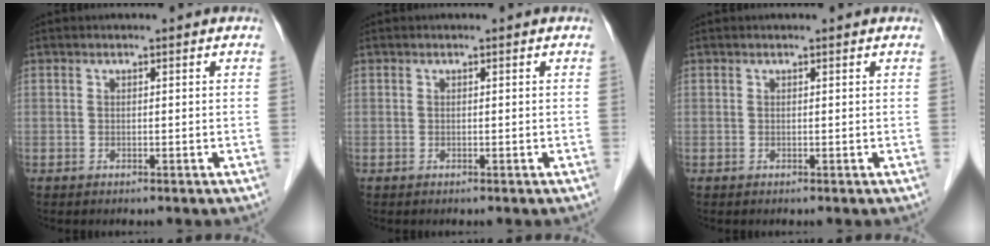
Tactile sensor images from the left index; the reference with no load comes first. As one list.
[{"total": 0.0}, {"total": 0.9, "force": [0.8, 0.1, 0.2], "torque": [-0.010, 0.007, 0.008]}]